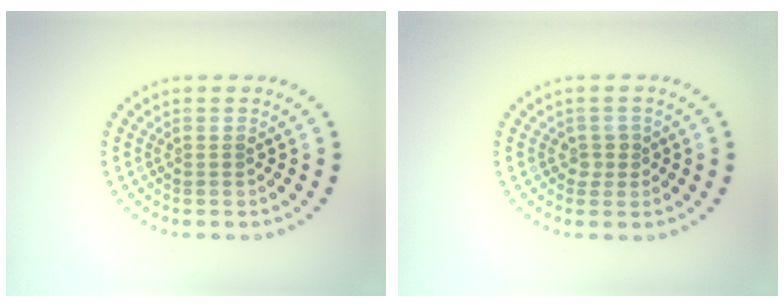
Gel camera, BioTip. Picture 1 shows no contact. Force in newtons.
{"total": 1.3, "press": 1.1, "slide": 0.6}